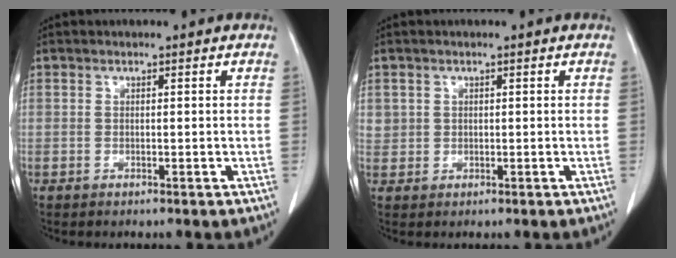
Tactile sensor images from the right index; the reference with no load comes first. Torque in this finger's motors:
{"motor_torque": [0.04, 0.00, 0.00, 0.01]}